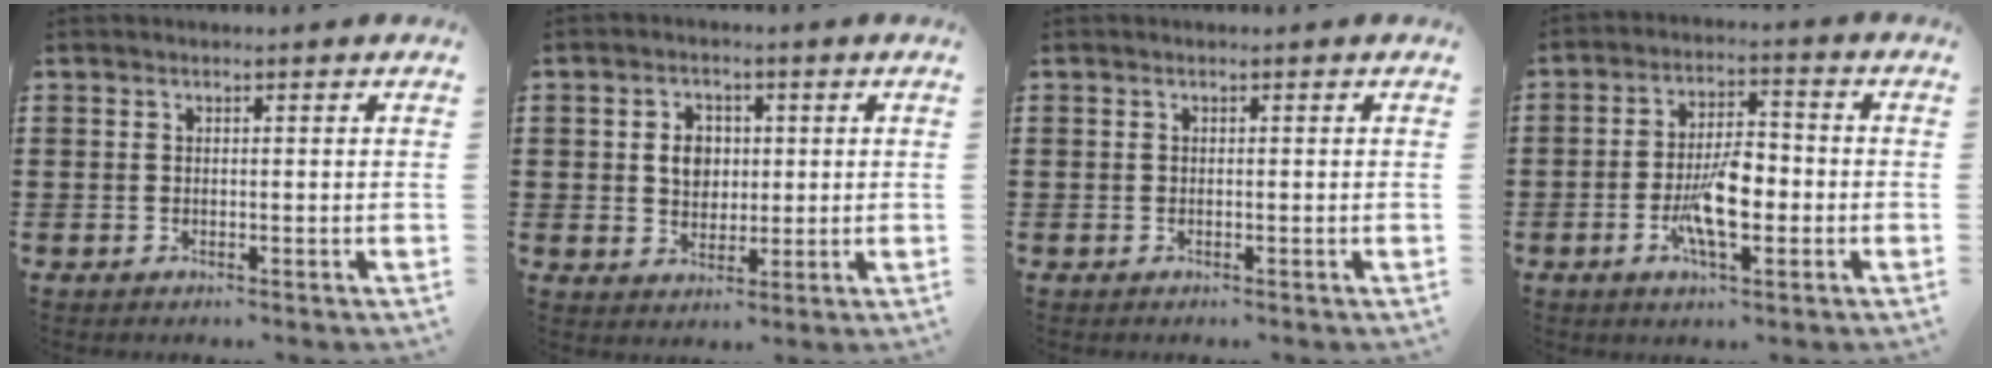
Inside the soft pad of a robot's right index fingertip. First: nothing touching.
{"total": 4.4, "force": [0.6, 3.6, 2.5], "torque": [-0.053, 0.010, 0.006]}
{"total": 0.0}
{"total": 8.6, "force": [-2.3, 3.4, 7.5], "torque": [-0.158, -0.003, -0.045]}